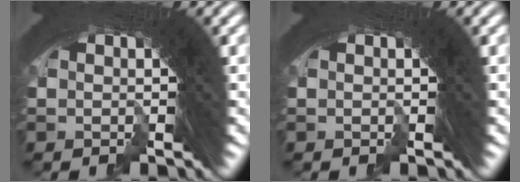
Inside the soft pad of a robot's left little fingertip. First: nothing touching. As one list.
[{"total": 0.0}]